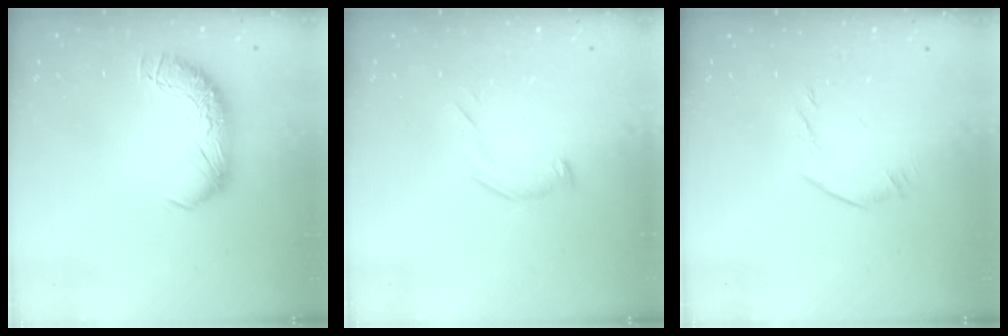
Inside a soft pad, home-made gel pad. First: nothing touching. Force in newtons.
{"total": 4.4, "press": 4.3, "slide": 0.8}
{"total": 6.4, "press": 6.4, "slide": 0.8}